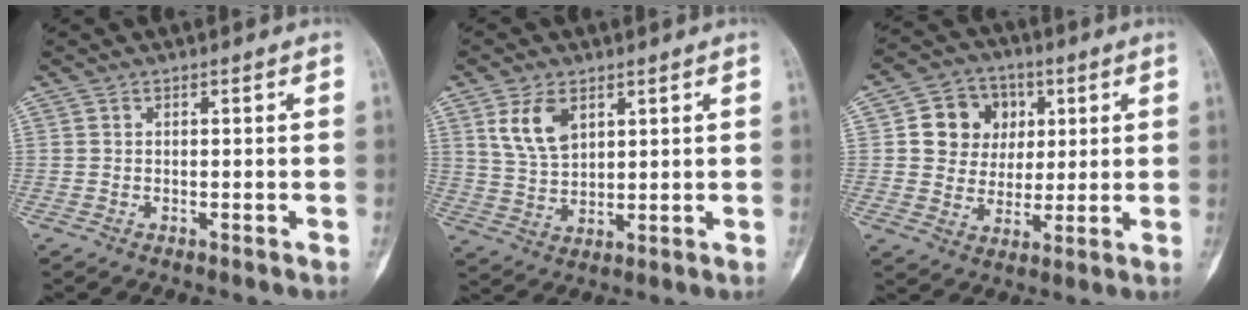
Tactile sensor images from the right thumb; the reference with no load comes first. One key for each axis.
{"total": 7.5, "fx": 3.5, "fy": 4.4, "fz": 5.0, "tx": -0.083, "ty": -0.015, "tz": 0.076}
{"total": 10.8, "fx": 2.8, "fy": 9.6, "fz": 4.1, "tx": -0.018, "ty": -0.001, "tz": 0.046}